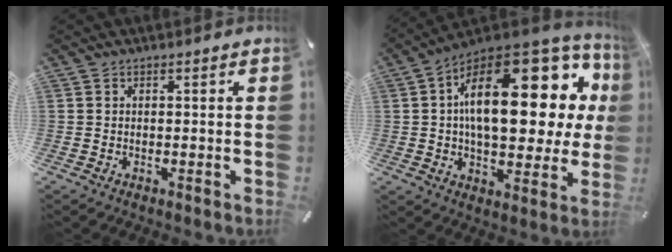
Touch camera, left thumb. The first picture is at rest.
{"total": 25.8, "force": [6.9, 13.1, 21.1], "torque": [-0.337, -0.057, 0.112]}